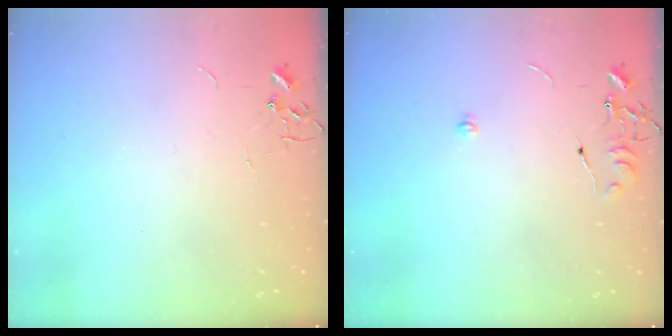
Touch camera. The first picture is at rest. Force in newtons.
{"total": 6.4, "press": 6.4, "slide": 0.7}